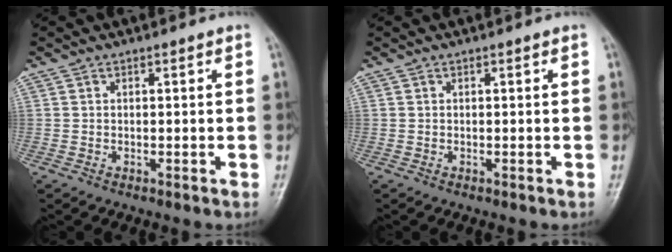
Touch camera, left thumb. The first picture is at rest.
{"total": 0.0}